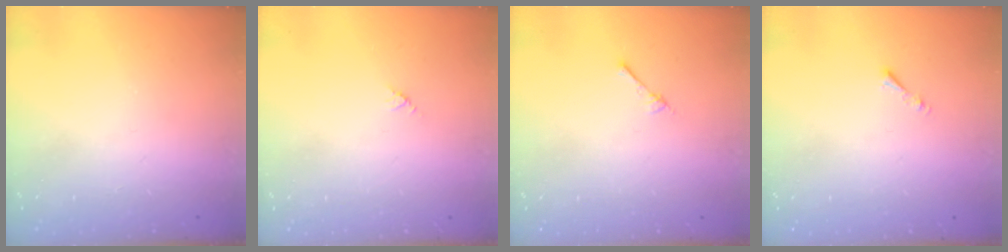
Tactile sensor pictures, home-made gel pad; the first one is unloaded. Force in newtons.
{"total": 2.9, "press": 2.9, "slide": 0.3}
{"total": 2.4, "press": 2.4, "slide": 0.3}
{"total": 0.8, "press": 0.7, "slide": 0.3}